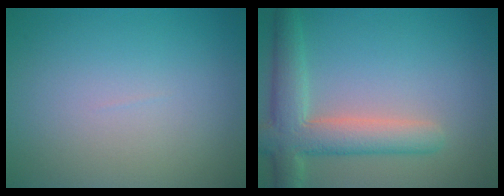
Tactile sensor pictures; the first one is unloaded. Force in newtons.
{"total": 5.6, "press": 5.6, "slide": 0.5}